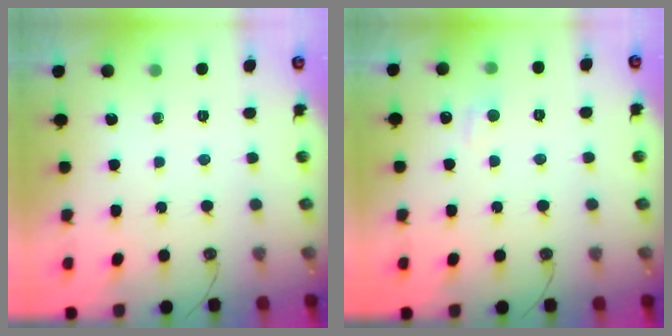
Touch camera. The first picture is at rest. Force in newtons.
{"total": 1.1, "press": 0.9, "slide": 0.6}